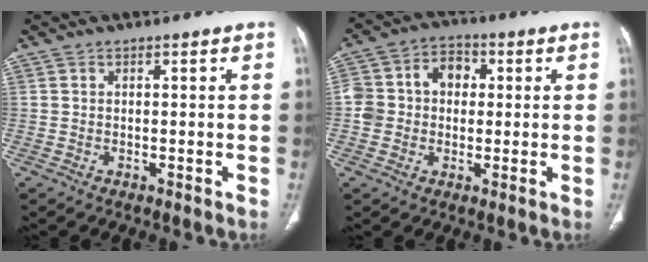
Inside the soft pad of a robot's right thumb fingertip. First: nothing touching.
{"total": 9.9, "force": [0.6, 8.3, 5.4], "torque": [-0.072, 0.034, 0.004]}